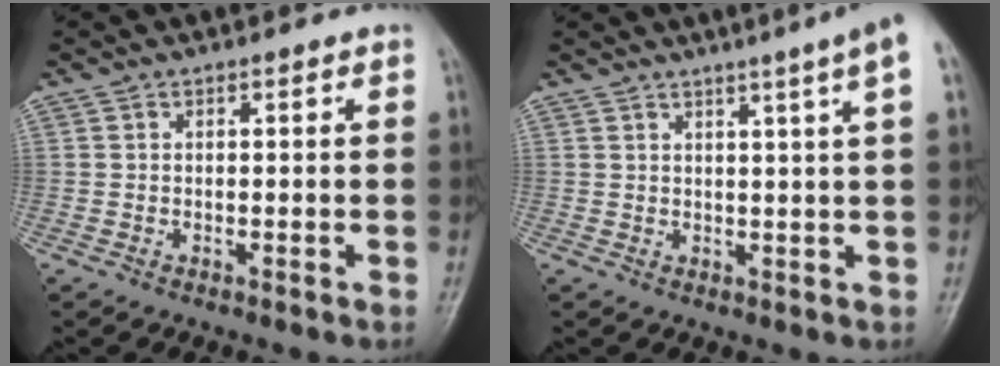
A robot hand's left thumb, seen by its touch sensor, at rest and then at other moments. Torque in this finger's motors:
{"motor_torque": [0.83, 0.72, 1.64, -1.12, 0.07]}